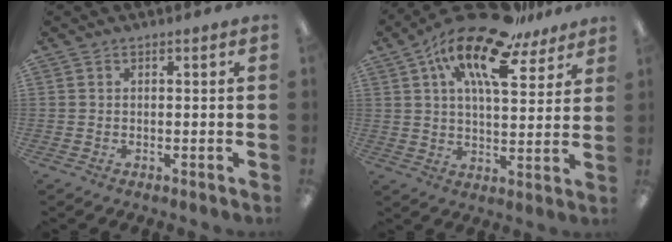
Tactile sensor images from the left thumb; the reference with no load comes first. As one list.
[{"total": 17.2, "force": [11.0, 6.5, 11.6], "torque": [-0.203, -0.056, 0.185]}]